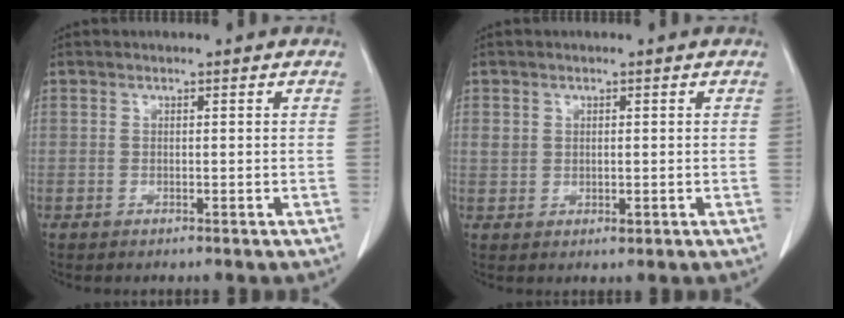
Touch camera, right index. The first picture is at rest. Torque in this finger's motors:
{"motor_torque": [0.18, 0.08, 0.03, 0.02]}